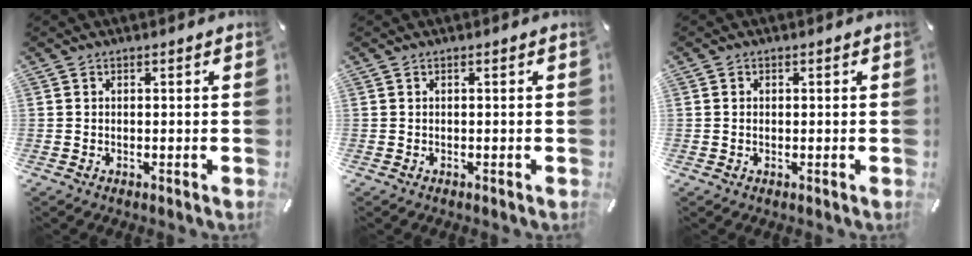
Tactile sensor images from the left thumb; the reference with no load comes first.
{"total": 0.0}
{"total": 1.2, "force": [0.0, 0.9, 0.7], "torque": [-0.016, 0.004, -0.002]}